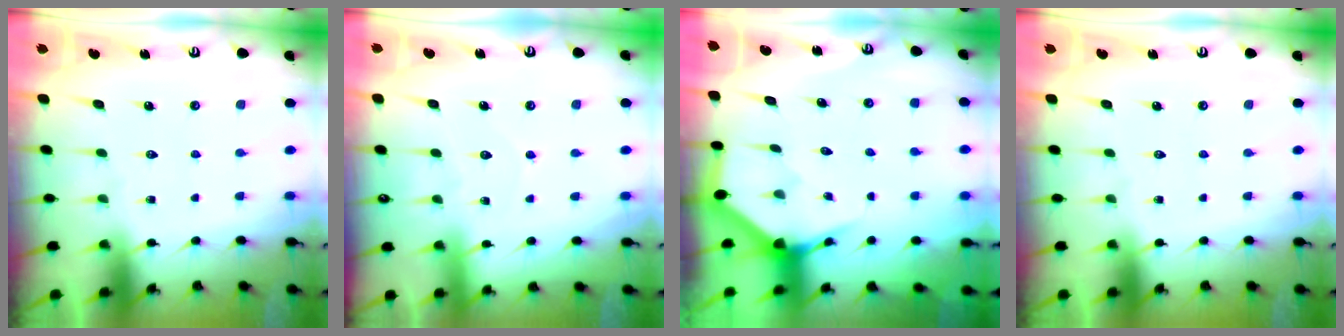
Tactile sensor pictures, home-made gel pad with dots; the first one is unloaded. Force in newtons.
{"total": 3.5, "press": 3.5, "slide": 0.3}
{"total": 3.5, "press": 3.4, "slide": 0.2}
{"total": 0.0}